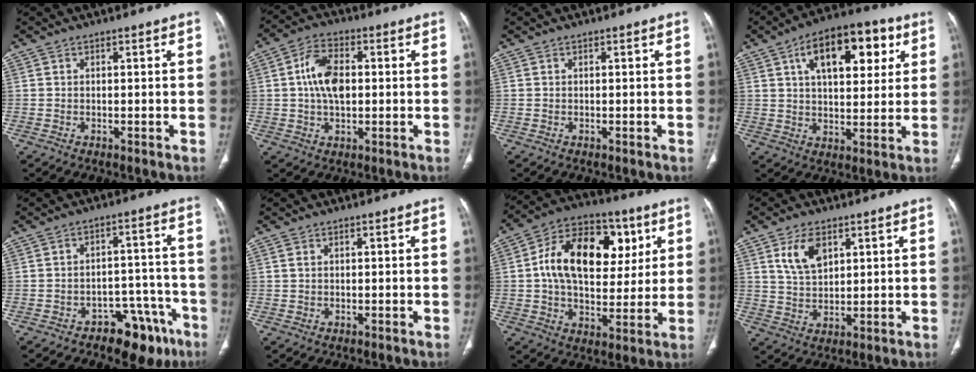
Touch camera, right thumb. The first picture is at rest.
{"total": 9.0, "force": [0.9, 5.3, 7.2], "torque": [-0.128, 0.011, 0.013]}
{"total": 0.0}
{"total": 17.3, "force": [6.9, 8.7, 13.2], "torque": [-0.159, -0.001, 0.104]}
{"total": 10.2, "force": [-7.1, 5.0, 5.3], "torque": [-0.041, 0.073, -0.102]}
{"total": 0.9, "force": [0.4, 0.5, 0.6], "torque": [-0.016, 0.010, 0.013]}
{"total": 20.5, "force": [4.8, 12.9, 15.2], "torque": [-0.220, 0.008, 0.072]}
{"total": 7.2, "force": [3.3, 4.1, 4.9], "torque": [-0.081, -0.016, 0.070]}